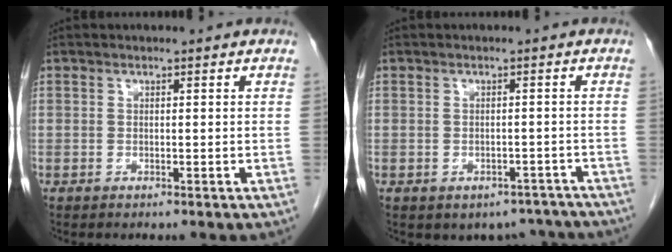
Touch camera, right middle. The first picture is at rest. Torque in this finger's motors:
{"motor_torque": [0.05, -0.04, 0.04, 0.04]}